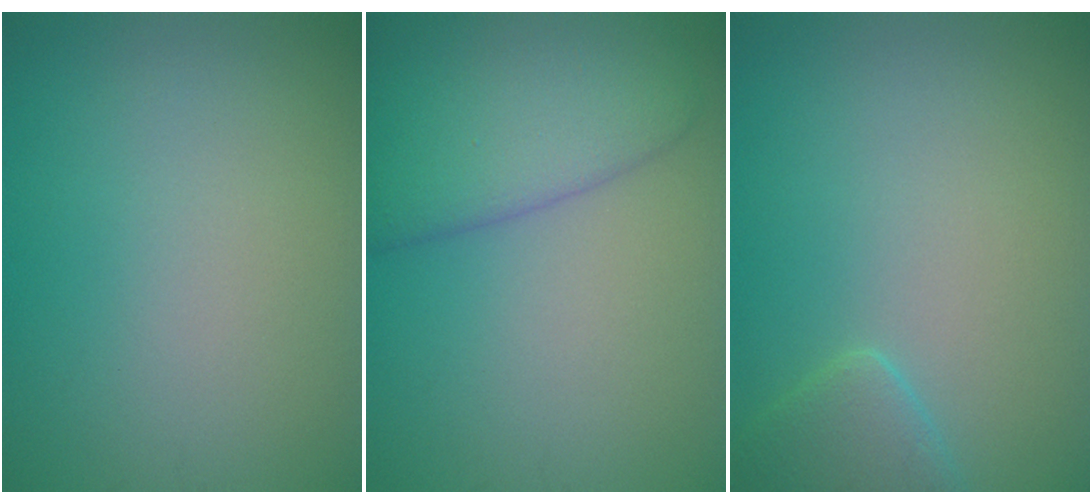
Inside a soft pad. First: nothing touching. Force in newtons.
{"total": 5.6, "press": 5.6, "slide": 0.3}
{"total": 2.6, "press": 2.6, "slide": 0.2}